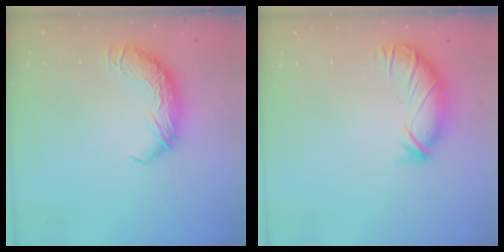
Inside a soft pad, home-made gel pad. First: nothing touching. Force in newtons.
{"total": 2.6, "press": 2.5, "slide": 0.9}